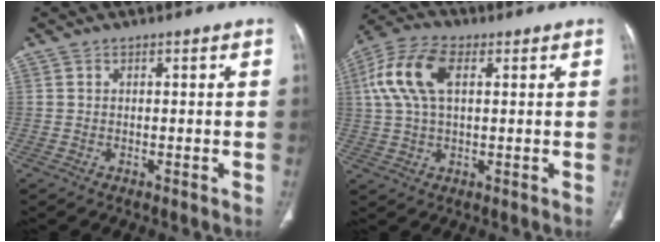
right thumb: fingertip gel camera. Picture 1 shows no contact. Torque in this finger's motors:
{"motor_torque": [0.14, 0.29, 0.45, -0.04, 0.17]}